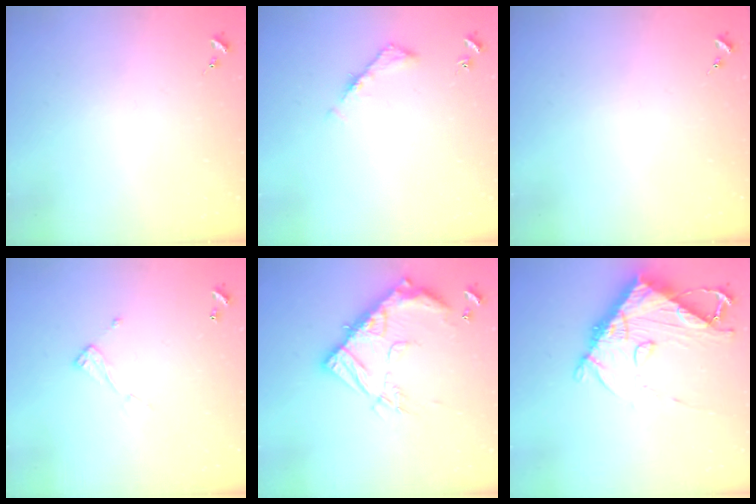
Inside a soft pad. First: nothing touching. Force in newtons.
{"total": 5.0, "press": 4.9, "slide": 0.8}
{"total": 0.0}
{"total": 6.9, "press": 6.9, "slide": 0.3}
{"total": 17.8, "press": 17.7, "slide": 1.9}
{"total": 14.2, "press": 14.1, "slide": 1.7}